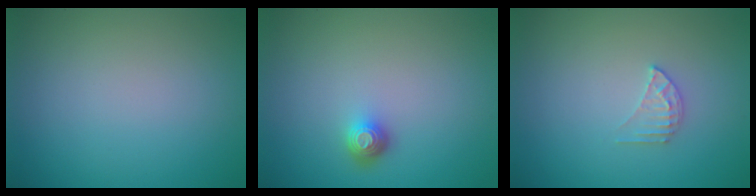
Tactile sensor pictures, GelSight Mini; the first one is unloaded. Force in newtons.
{"total": 1.6, "press": 1.3, "slide": 1.0}
{"total": 1.5, "press": 1.5, "slide": 0.2}